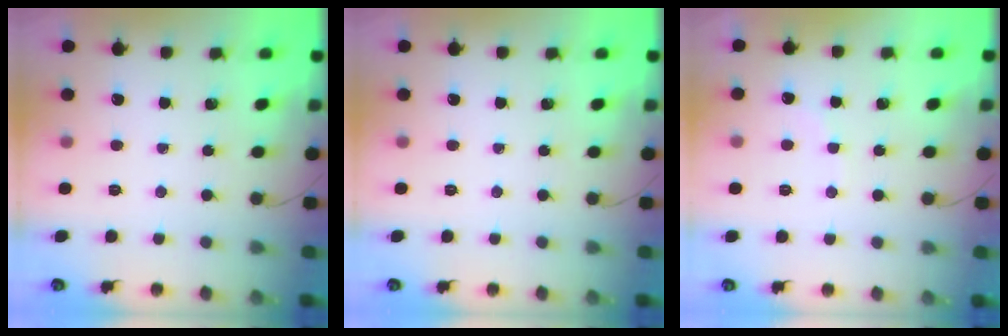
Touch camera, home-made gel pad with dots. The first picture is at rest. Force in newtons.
{"total": 0.0}
{"total": 4.5, "press": 4.4, "slide": 0.8}